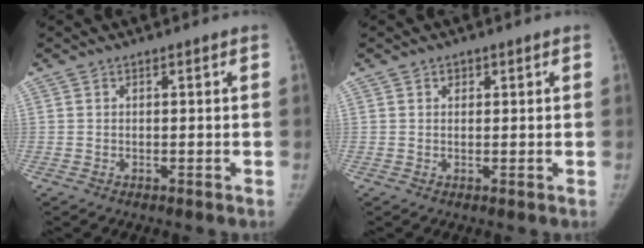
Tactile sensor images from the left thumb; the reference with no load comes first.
{"total": 1.1, "force": [0.6, 0.8, 0.3], "torque": [0.003, -0.002, 0.008]}